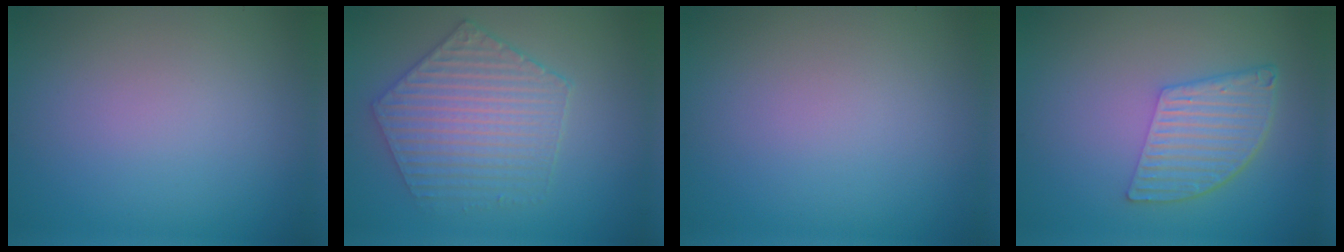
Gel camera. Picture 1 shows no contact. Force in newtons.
{"total": 5.4, "press": 4.5, "slide": 2.9}
{"total": 0.0}
{"total": 5.2, "press": 3.9, "slide": 3.5}